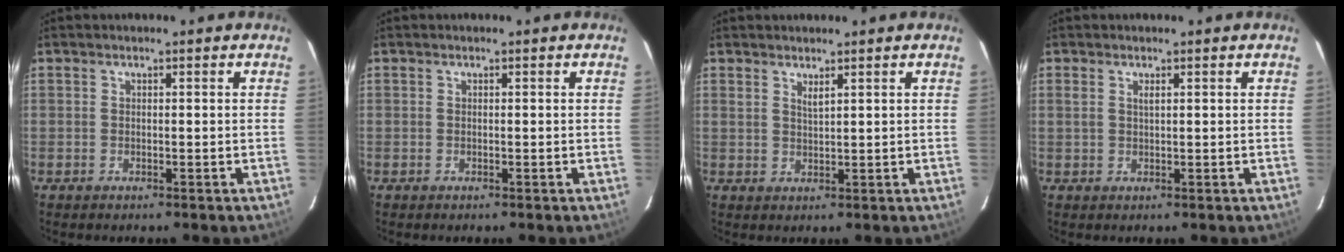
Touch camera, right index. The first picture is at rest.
{"total": 0.0}
{"total": 1.6, "force": [1.3, 0.2, 1.0], "torque": [-0.019, -0.002, 0.023]}
{"total": 1.1, "force": [0.5, 0.4, 0.9], "torque": [-0.017, 0.001, 0.010]}